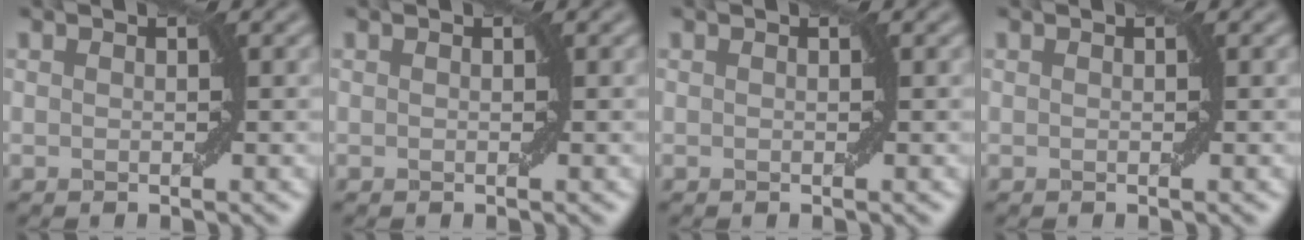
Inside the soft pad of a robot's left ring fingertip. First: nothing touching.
{"total": 0.0}
{"total": 0.0}
{"total": 0.0}